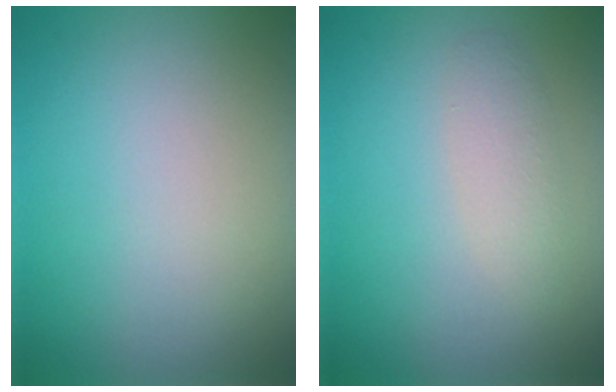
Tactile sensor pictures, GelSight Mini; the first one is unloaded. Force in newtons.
{"total": 1.7, "press": 1.7, "slide": 0.1}